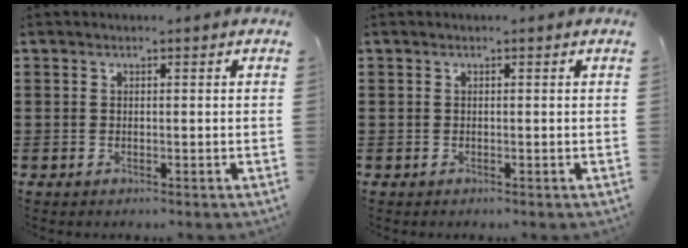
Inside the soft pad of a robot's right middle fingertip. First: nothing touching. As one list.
[{"total": 0.0}]